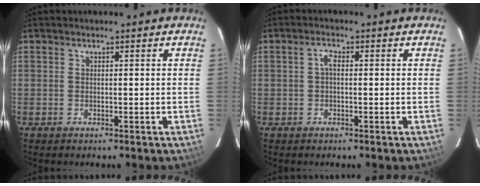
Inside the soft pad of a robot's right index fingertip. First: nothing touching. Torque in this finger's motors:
{"motor_torque": [0.46, 0.09, 0.15, 0.04]}